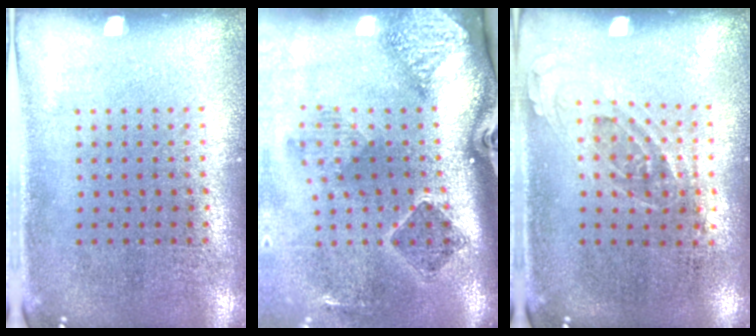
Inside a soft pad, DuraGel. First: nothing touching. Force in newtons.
{"total": 2.8, "press": 1.9, "slide": 2.1}
{"total": 0.8, "press": 0.7, "slide": 0.4}